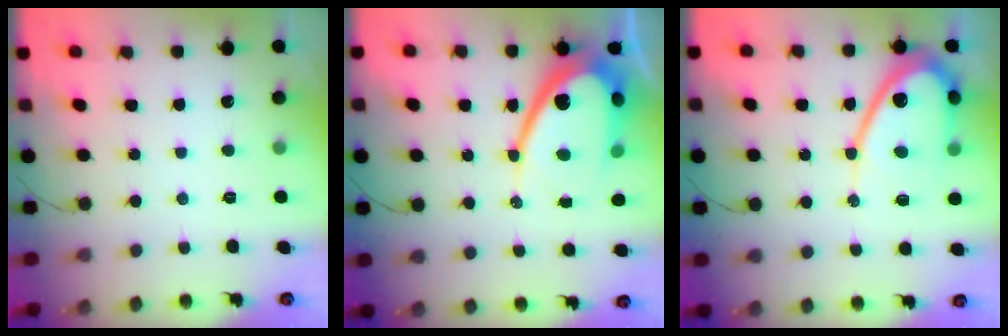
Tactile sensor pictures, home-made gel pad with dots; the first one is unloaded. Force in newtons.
{"total": 17.9, "press": 17.8, "slide": 1.1}
{"total": 12.5, "press": 12.5, "slide": 1.1}